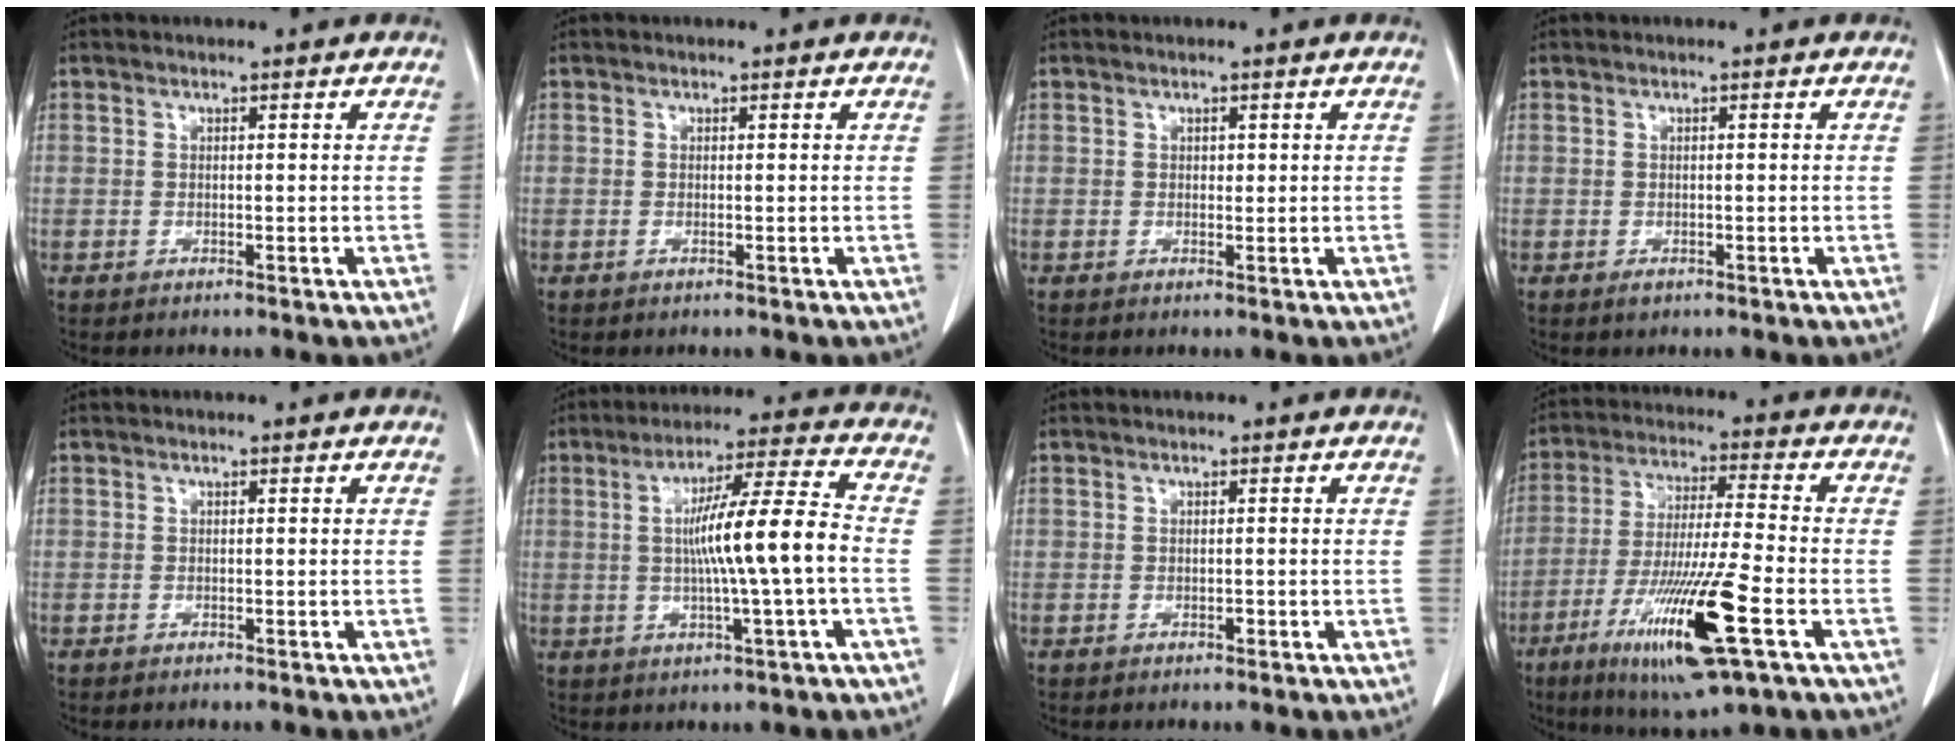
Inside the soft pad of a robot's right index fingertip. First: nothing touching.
{"total": 0.0}
{"total": 0.8, "force": [0.3, 0.6, 0.4], "torque": [-0.002, 0.001, 0.003]}
{"total": 0.9, "force": [-0.5, 0.5, 0.6], "torque": [-0.007, 0.000, -0.004]}
{"total": 0.0}
{"total": 11.6, "force": [-0.7, -0.6, 11.5], "torque": [-0.196, 0.009, -0.014]}
{"total": 0.6, "force": [-0.2, 0.3, 0.4], "torque": [-0.007, 0.000, -0.003]}
{"total": 16.9, "force": [-7.2, 0.9, 15.3], "torque": [-0.300, -0.036, -0.127]}